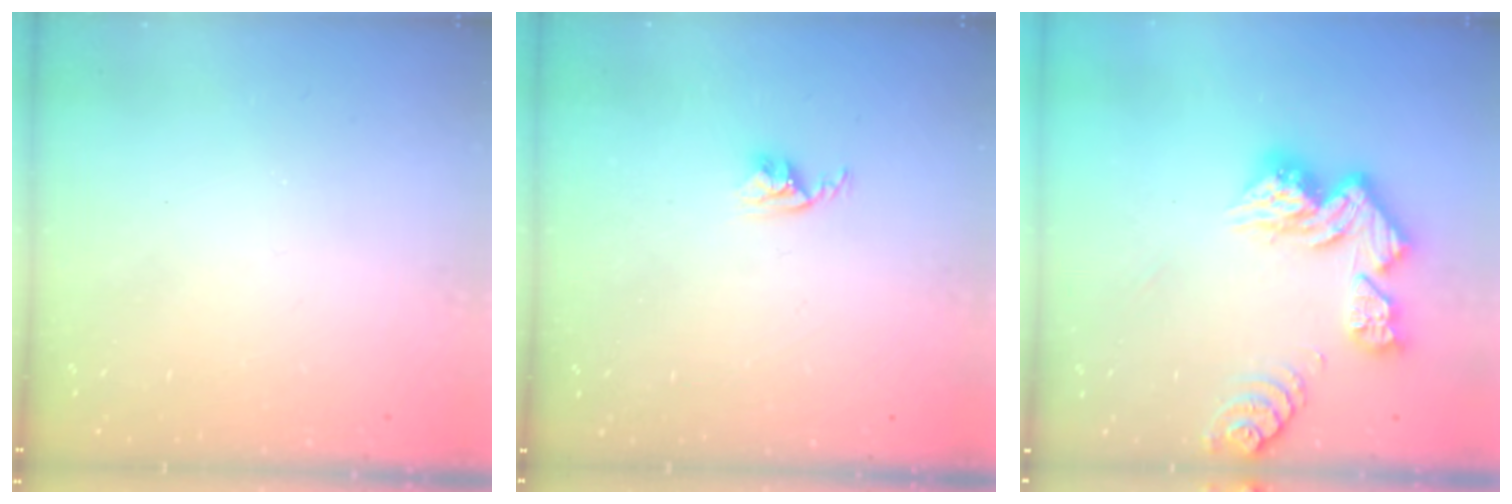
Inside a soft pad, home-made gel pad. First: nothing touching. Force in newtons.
{"total": 2.9, "press": 2.9, "slide": 0.4}
{"total": 13.6, "press": 13.5, "slide": 1.6}